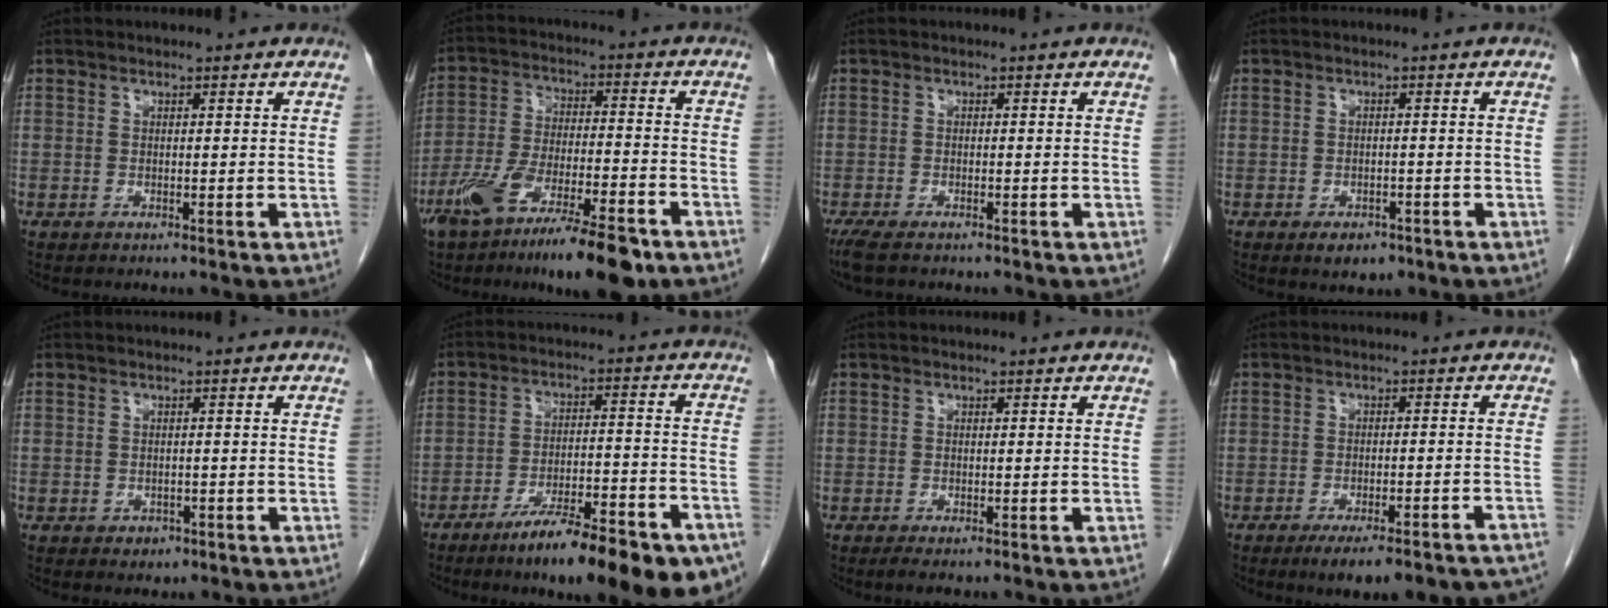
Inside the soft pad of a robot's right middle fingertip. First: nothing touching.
{"total": 15.9, "force": [-10.4, 3.0, 11.6], "torque": [-0.198, -0.022, -0.179]}
{"total": 4.0, "force": [-3.0, 1.2, 2.3], "torque": [-0.048, -0.012, -0.049]}
{"total": 3.2, "force": [-2.0, 1.9, 1.8], "torque": [-0.023, 0.000, -0.018]}
{"total": 1.5, "force": [-0.8, 1.1, 0.5], "torque": [-0.007, 0.003, -0.005]}
{"total": 19.7, "force": [-13.7, 3.3, 13.8], "torque": [-0.135, 0.014, -0.208]}
{"total": 0.9, "force": [-0.6, 0.1, 0.8], "torque": [-0.015, -0.004, -0.009]}
{"total": 13.8, "force": [-11.6, 2.6, 7.1], "torque": [-0.054, 0.008, -0.143]}